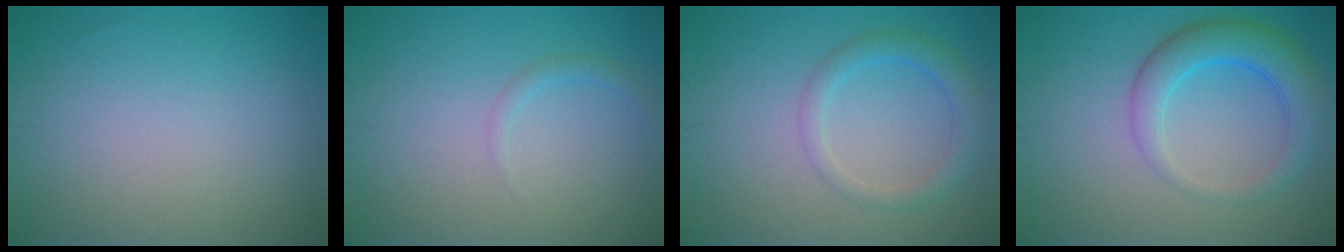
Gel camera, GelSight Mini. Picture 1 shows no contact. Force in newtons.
{"total": 1.0, "press": 1.0, "slide": 0.1}
{"total": 2.7, "press": 2.7, "slide": 0.1}
{"total": 4.9, "press": 4.9, "slide": 0.2}